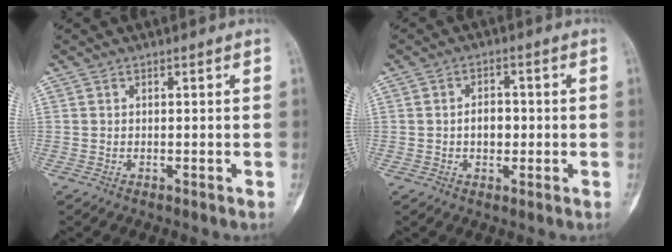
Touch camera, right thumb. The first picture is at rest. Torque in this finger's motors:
{"motor_torque": [0.30, 0.62, 0.29, -0.57, 0.11]}